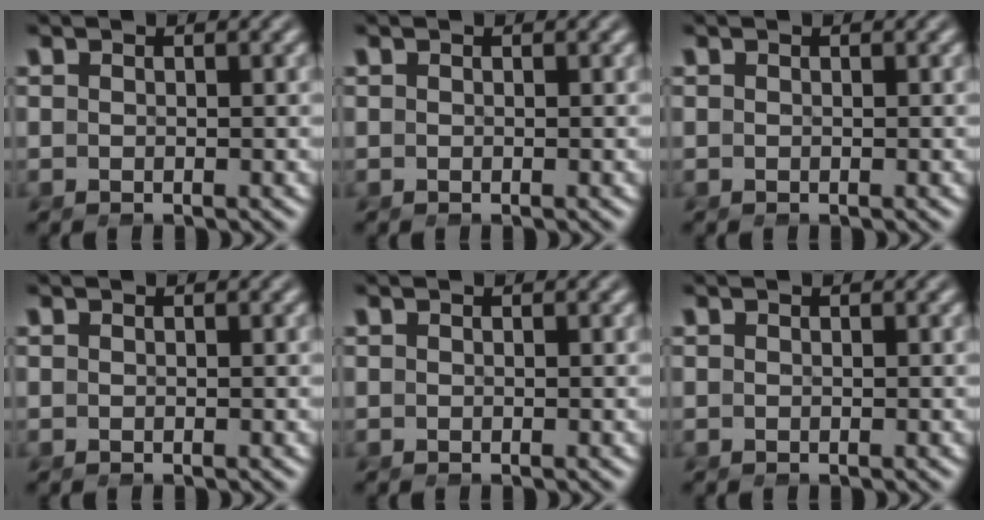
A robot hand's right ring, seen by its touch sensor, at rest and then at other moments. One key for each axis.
{"total": 0.0}
{"total": 0.0}
{"total": 0.0}
{"total": 0.0}
{"total": 0.0}